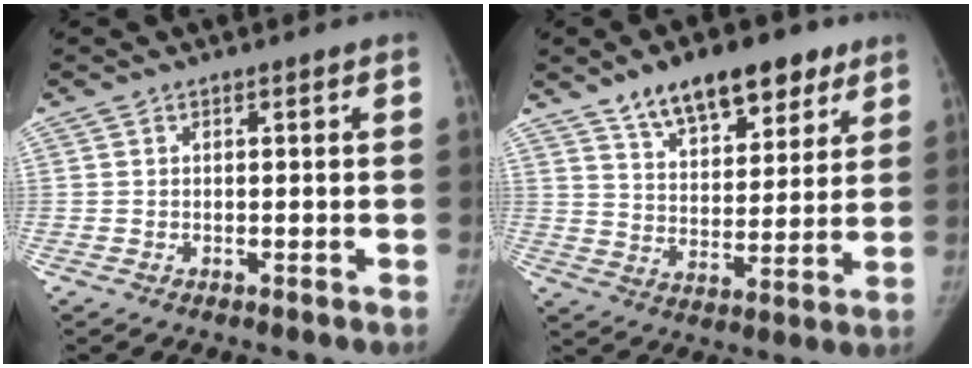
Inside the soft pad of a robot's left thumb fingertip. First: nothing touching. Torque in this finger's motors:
{"motor_torque": [0.07, 0.13, 0.22, -0.19, 0.04]}